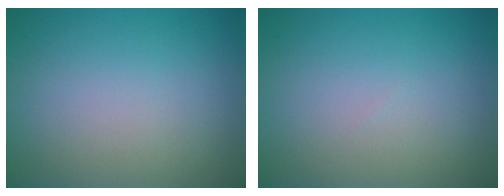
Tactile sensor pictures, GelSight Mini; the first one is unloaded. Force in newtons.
{"total": 0.0}